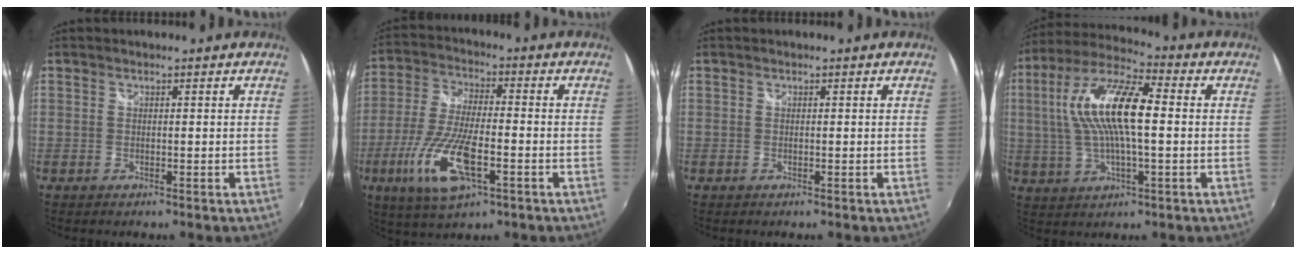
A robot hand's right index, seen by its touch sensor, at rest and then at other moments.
{"total": 14.3, "force": [-5.5, 4.6, 12.4], "torque": [-0.266, -0.019, -0.104]}
{"total": 0.0}
{"total": 15.7, "force": [1.5, 4.7, 14.9], "torque": [-0.287, 0.017, 0.020]}